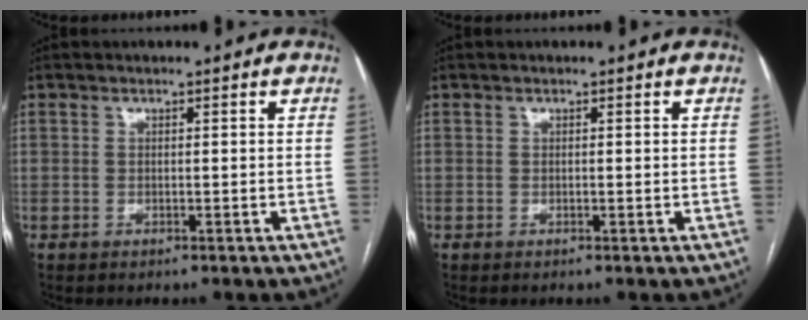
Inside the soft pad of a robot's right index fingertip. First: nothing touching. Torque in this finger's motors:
{"motor_torque": [0.00, 0.00, 0.00, 0.00]}